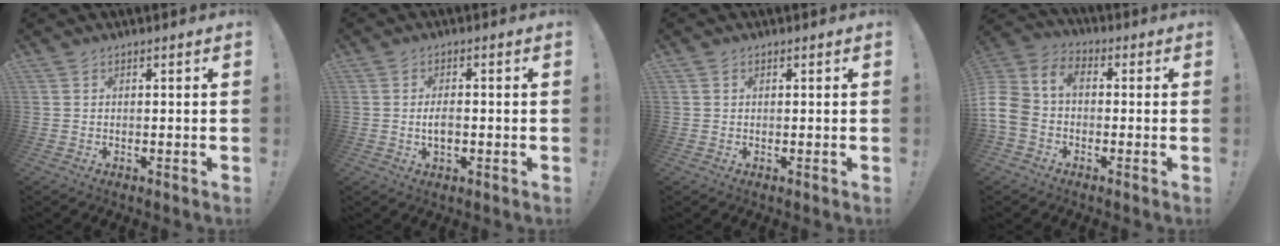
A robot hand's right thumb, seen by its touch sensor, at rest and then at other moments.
{"total": 3.8, "force": [-0.7, 1.9, 3.3], "torque": [-0.049, -0.002, -0.016]}
{"total": 0.5, "force": [0.1, 0.5, 0.0], "torque": [0.003, 0.001, 0.001]}
{"total": 11.0, "force": [-1.9, 8.0, 7.4], "torque": [-0.163, 0.018, -0.034]}